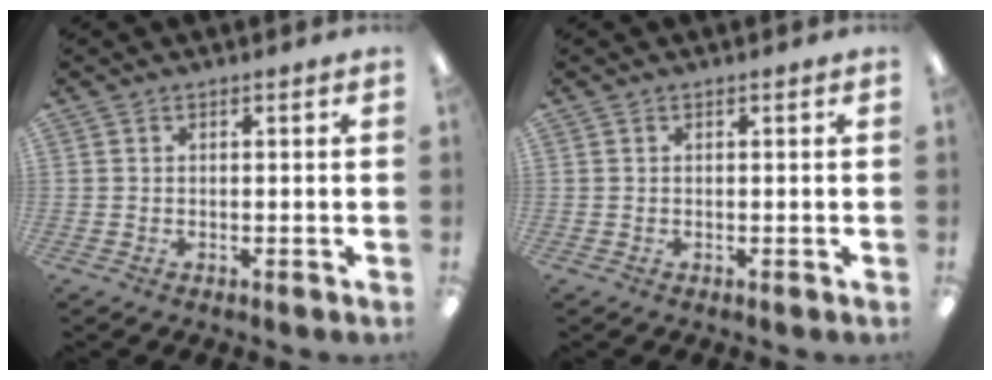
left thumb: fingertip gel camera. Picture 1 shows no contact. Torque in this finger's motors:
{"motor_torque": [0.02, 0.01, 0.20, -0.11, 0.00]}